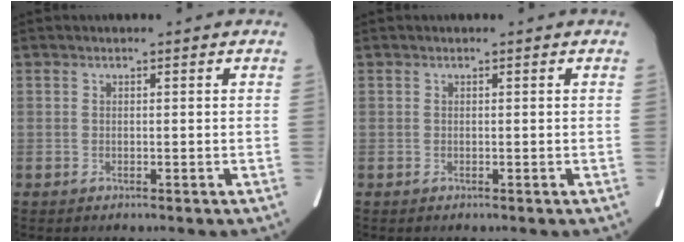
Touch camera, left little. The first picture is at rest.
{"total": 0.0}